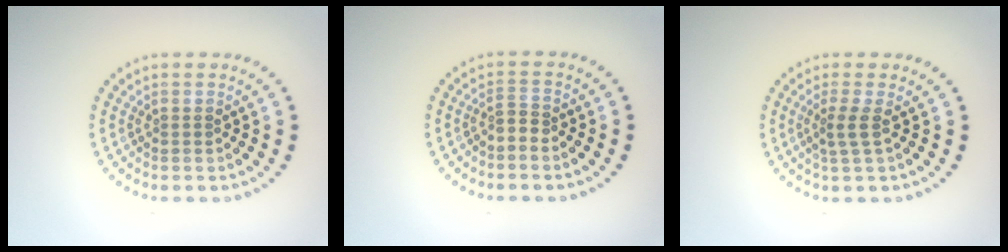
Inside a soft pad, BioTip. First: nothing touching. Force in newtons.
{"total": 1.2, "press": 0.7, "slide": 1.0}
{"total": 1.9, "press": 1.3, "slide": 1.3}